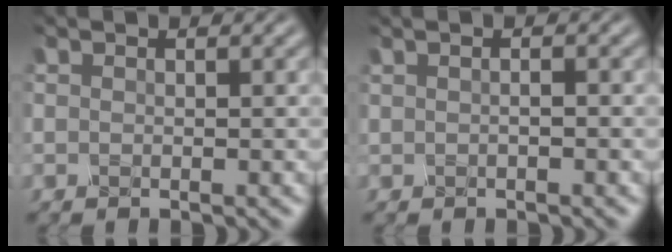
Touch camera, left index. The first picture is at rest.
{"total": 1.2, "force": [0.0, 0.6, 1.1], "torque": [-0.009, 0.001, -0.007]}